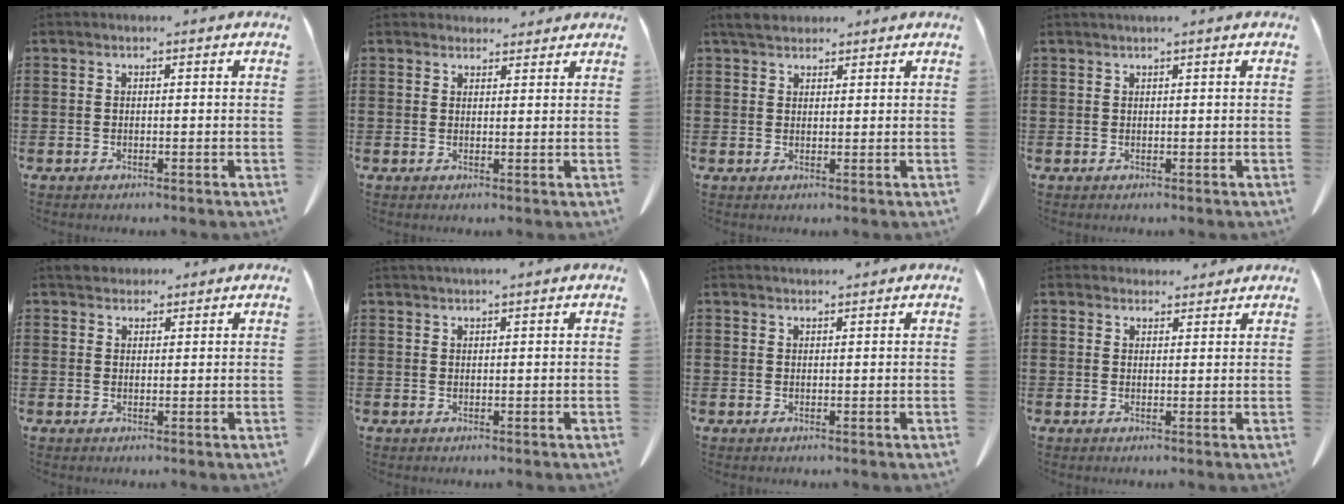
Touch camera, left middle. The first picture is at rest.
{"total": 2.3, "force": [2.2, 0.7, 0.1], "torque": [0.000, -0.004, 0.041]}
{"total": 3.0, "force": [2.6, 1.2, 1.0], "torque": [-0.027, 0.004, 0.050]}
{"total": 0.6, "force": [0.4, -0.1, 0.4], "torque": [-0.007, -0.002, 0.009]}
{"total": 2.6, "force": [2.3, 1.2, 0.5], "torque": [-0.008, 0.001, 0.043]}
{"total": 1.1, "force": [1.1, -0.1, 0.3], "torque": [-0.007, -0.001, 0.020]}
{"total": 1.0, "force": [1.0, 0.1, 0.1], "torque": [-0.004, 0.000, 0.020]}
{"total": 2.7, "force": [2.6, 0.8, 0.1], "torque": [-0.009, -0.004, 0.050]}